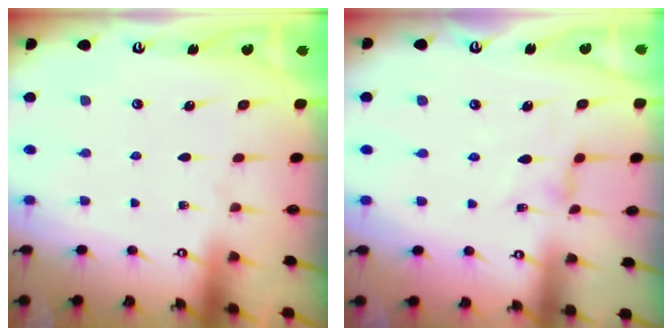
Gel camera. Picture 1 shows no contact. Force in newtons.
{"total": 2.5, "press": 2.4, "slide": 0.5}